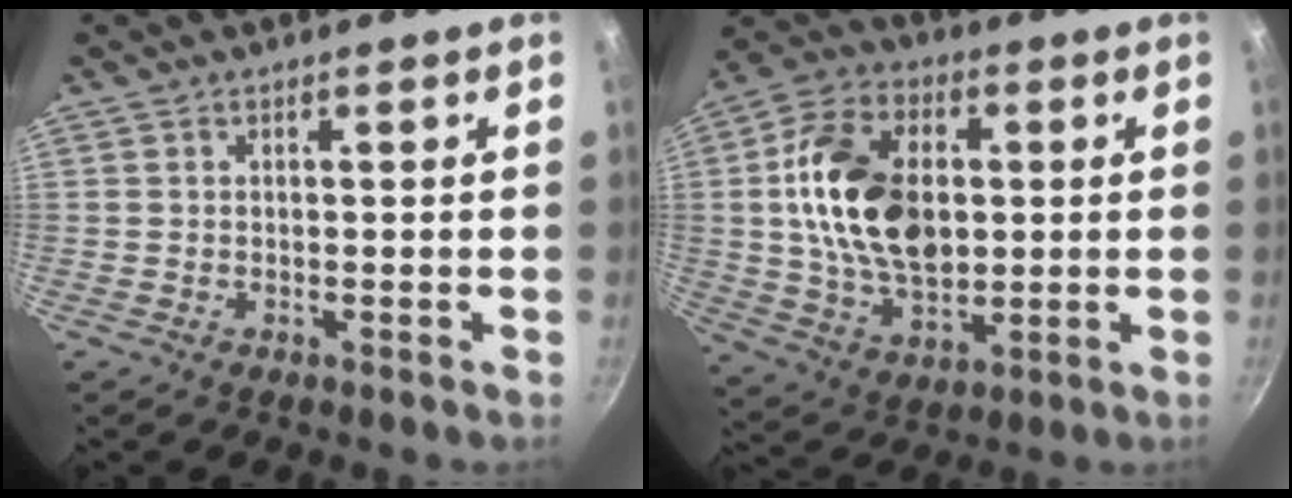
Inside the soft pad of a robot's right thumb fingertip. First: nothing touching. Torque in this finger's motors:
{"motor_torque": [2.06, 2.24, 2.05, -0.29, 0.22]}